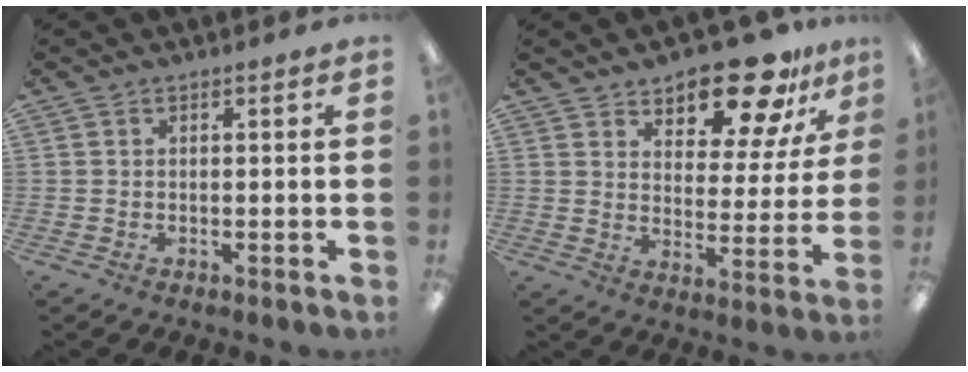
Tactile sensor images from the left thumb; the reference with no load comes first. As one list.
[{"total": 15.6, "force": [12.7, 6.2, 6.8], "torque": [-0.100, -0.088, 0.222]}]